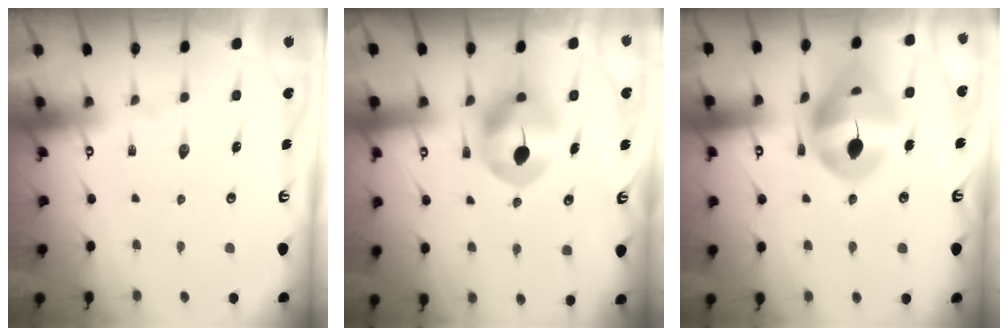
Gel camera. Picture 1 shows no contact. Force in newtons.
{"total": 8.5, "press": 8.5, "slide": 1.0}
{"total": 16.8, "press": 16.7, "slide": 2.1}